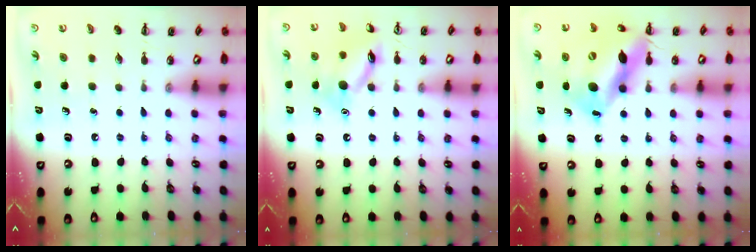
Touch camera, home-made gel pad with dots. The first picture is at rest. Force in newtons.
{"total": 12.2, "press": 12.2, "slide": 0.9}
{"total": 16.2, "press": 15.8, "slide": 3.6}